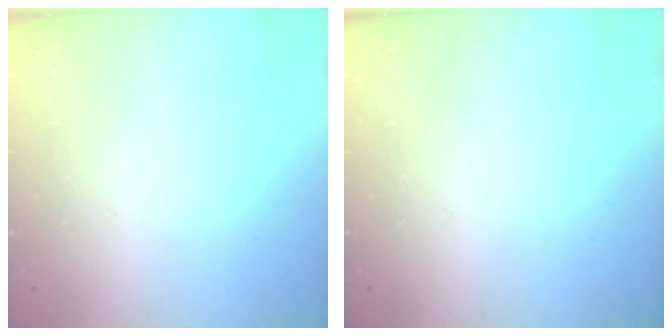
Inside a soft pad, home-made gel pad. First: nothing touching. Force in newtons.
{"total": 0.0}